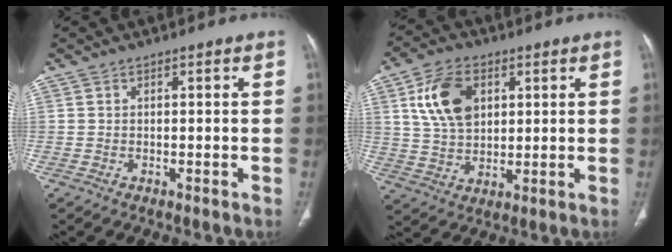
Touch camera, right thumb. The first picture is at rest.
{"total": 11.4, "force": [3.8, 7.5, 7.7], "torque": [-0.125, -0.007, 0.073]}